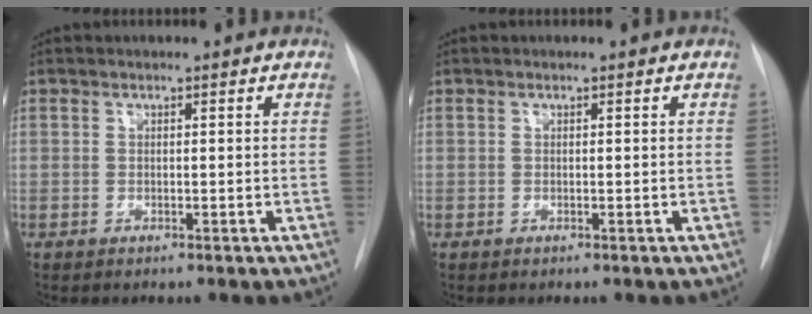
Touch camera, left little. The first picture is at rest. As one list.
[{"total": 0.0}]